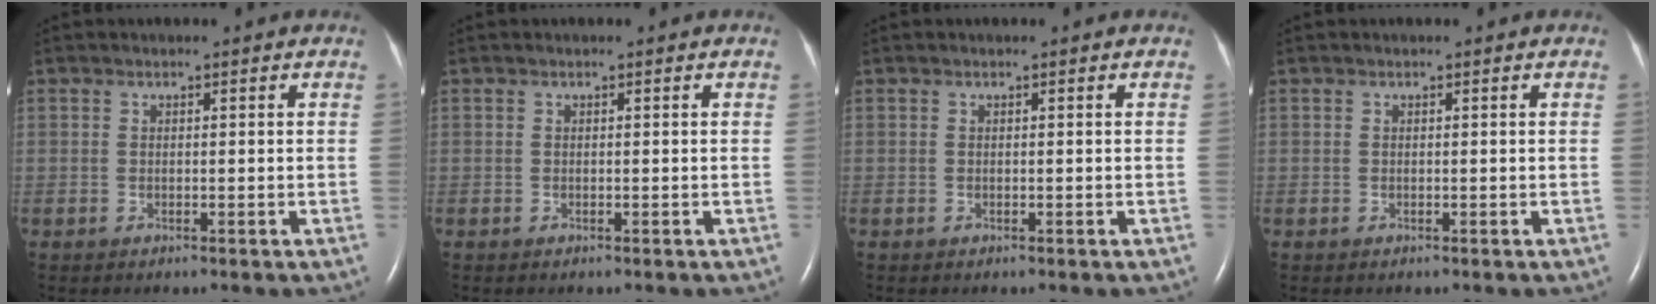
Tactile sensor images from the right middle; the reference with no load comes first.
{"total": 0.0}
{"total": 0.0}
{"total": 0.0}